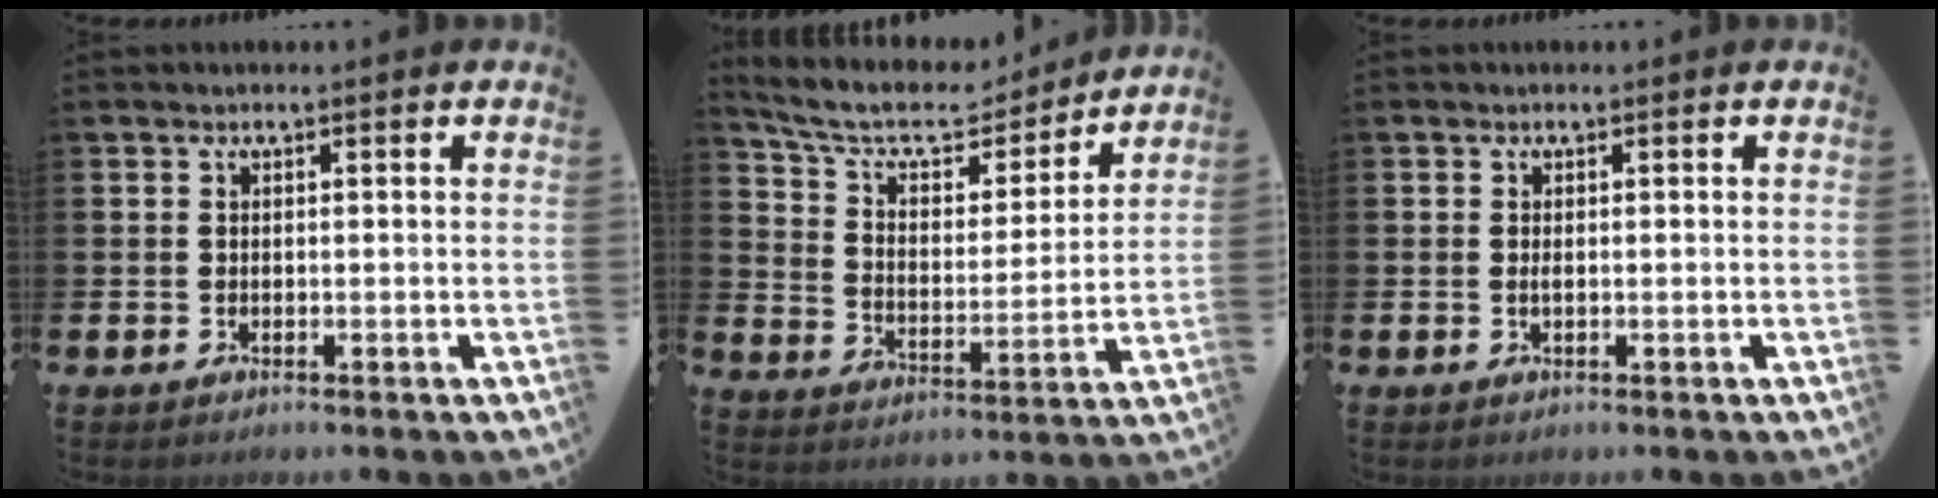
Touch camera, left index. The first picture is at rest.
{"total": 9.2, "force": [7.7, 3.5, 3.5], "torque": [-0.094, -0.053, 0.128]}
{"total": 0.5, "force": [0.0, 0.1, 0.5], "torque": [-0.015, 0.001, 0.001]}